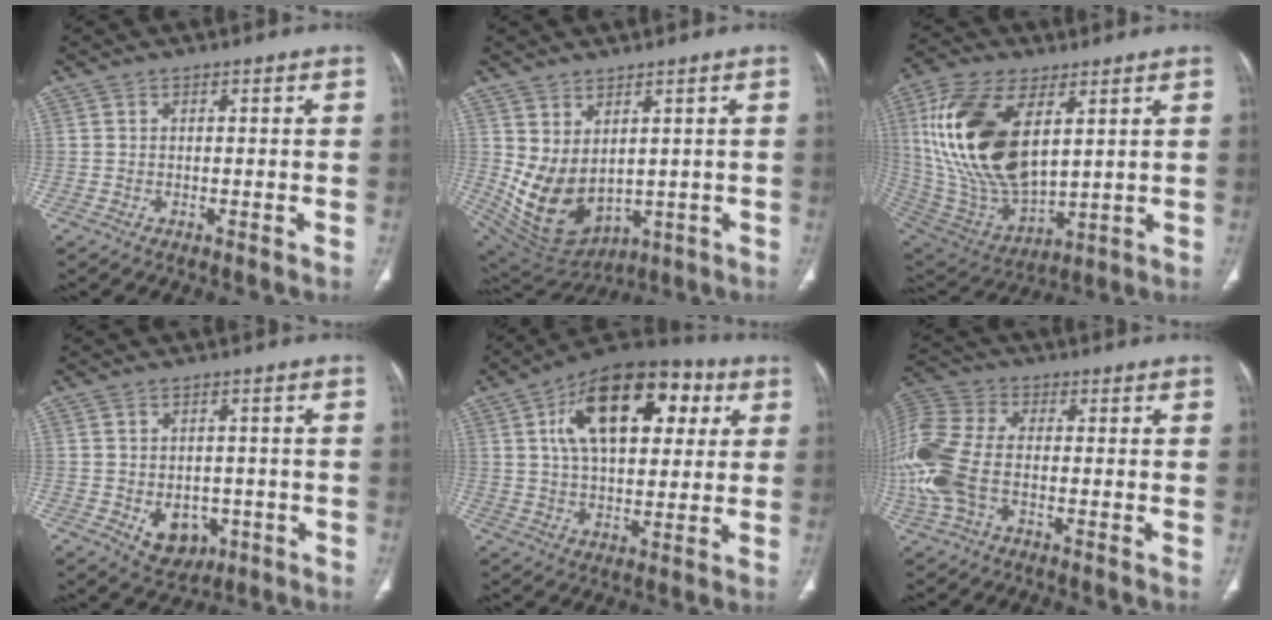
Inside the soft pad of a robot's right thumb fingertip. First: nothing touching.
{"total": 11.2, "force": [1.2, 7.3, 8.4], "torque": [-0.137, -0.022, 0.061]}
{"total": 24.1, "force": [6.5, 12.5, 19.5], "torque": [-0.389, -0.031, 0.132]}
{"total": 7.0, "force": [-2.0, 5.3, 4.1], "torque": [-0.033, 0.009, -0.011]}
{"total": 21.9, "force": [7.0, 11.7, 17.1], "torque": [-0.239, 0.007, 0.104]}
{"total": 15.4, "force": [-2.9, 8.8, 12.3], "torque": [-0.314, 0.016, -0.055]}